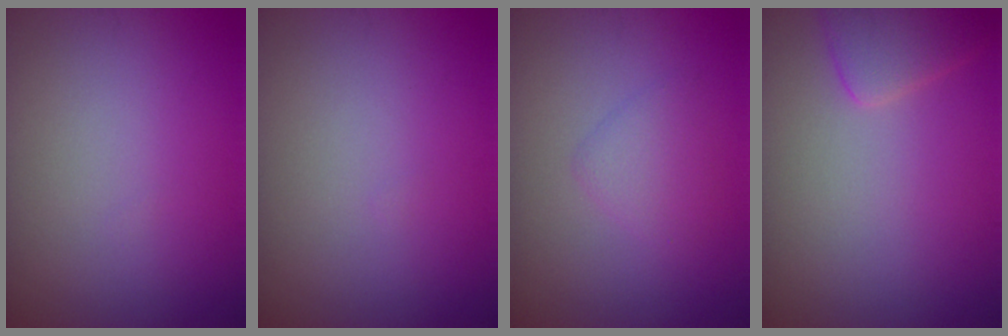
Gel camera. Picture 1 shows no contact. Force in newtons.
{"total": 0.0}
{"total": 1.9, "press": 1.8, "slide": 0.1}
{"total": 2.8, "press": 2.7, "slide": 0.3}